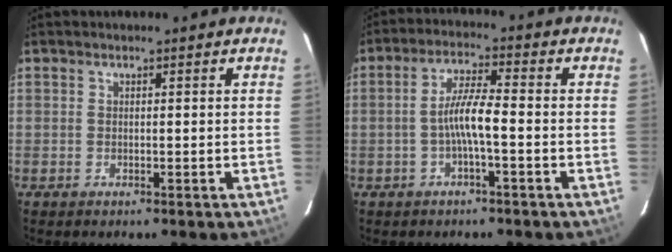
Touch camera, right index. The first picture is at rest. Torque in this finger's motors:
{"motor_torque": [0.75, -0.51, 0.51, 0.15]}